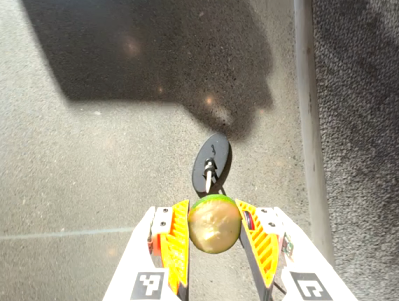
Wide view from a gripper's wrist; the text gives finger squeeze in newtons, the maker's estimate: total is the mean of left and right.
{"total": 10.9, "left": 11.1, "right": 10.6}